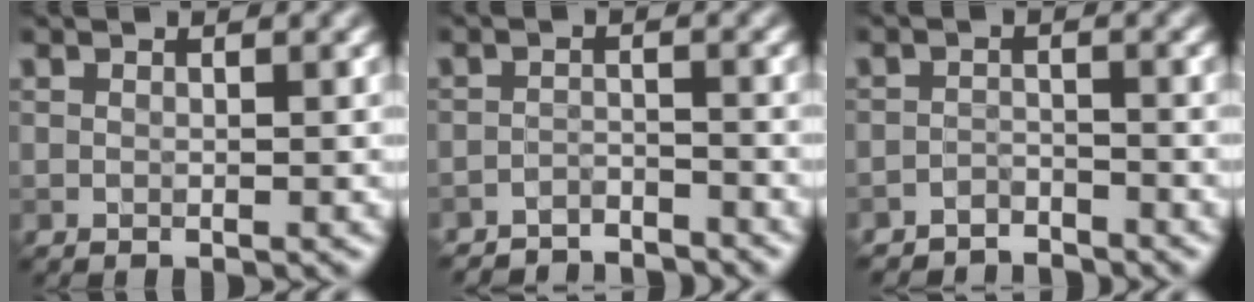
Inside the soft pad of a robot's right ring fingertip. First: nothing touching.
{"total": 3.7, "force": [-3.7, 0.6, 0.4], "torque": [-0.003, -0.005, -0.066]}
{"total": 2.6, "force": [-2.5, 0.7, 0.1], "torque": [0.005, 0.001, -0.051]}